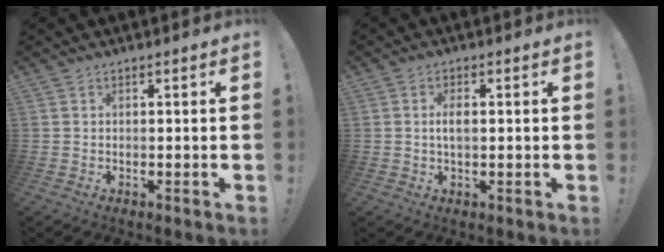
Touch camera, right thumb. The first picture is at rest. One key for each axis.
{"total": 3.0, "fx": 0.1, "fy": 1.2, "fz": 2.7, "tx": -0.044, "ty": 0.003, "tz": 0.000}